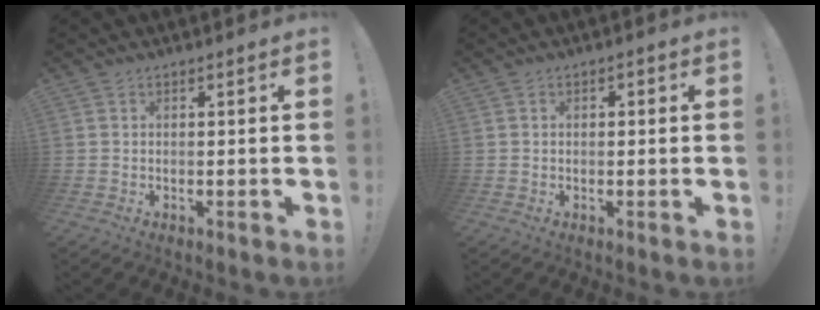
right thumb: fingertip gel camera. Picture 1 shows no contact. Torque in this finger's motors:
{"motor_torque": [-0.30, -0.14, 0.00, 0.12, 0.01]}